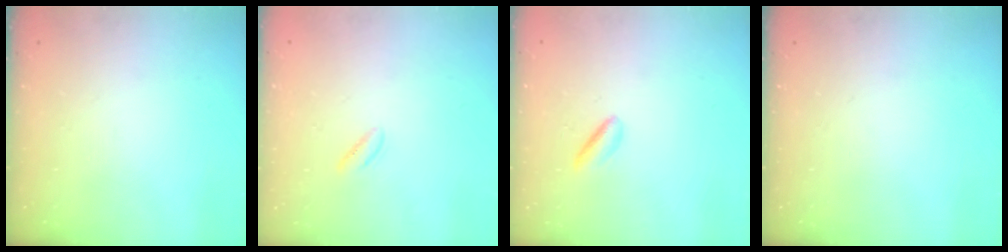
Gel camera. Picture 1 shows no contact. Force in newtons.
{"total": 1.5, "press": 1.3, "slide": 0.8}
{"total": 2.8, "press": 2.7, "slide": 0.8}
{"total": 0.0}